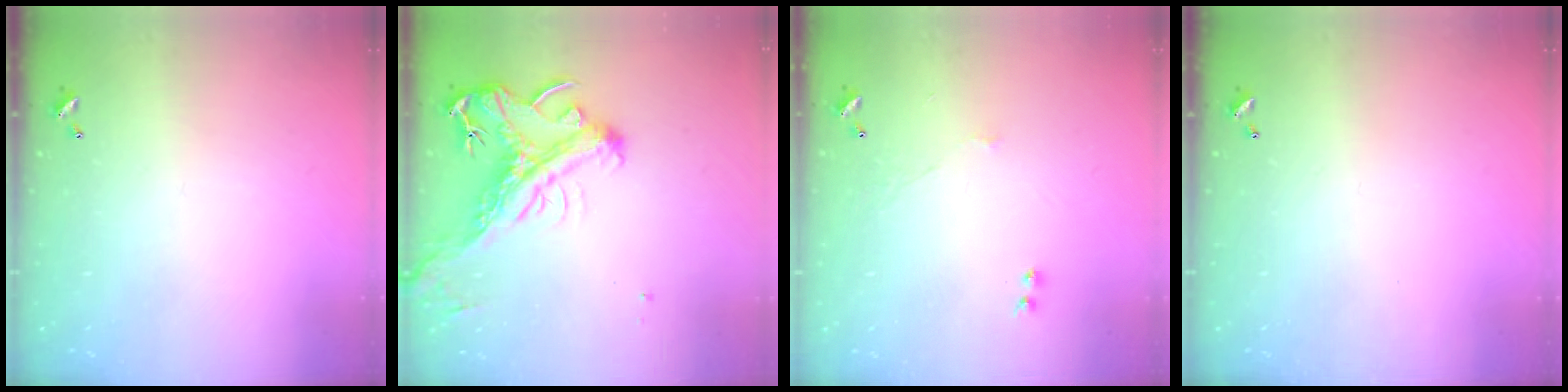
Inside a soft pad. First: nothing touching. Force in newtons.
{"total": 2.6, "press": 2.2, "slide": 1.4}
{"total": 2.4, "press": 2.3, "slide": 0.6}
{"total": 0.0}